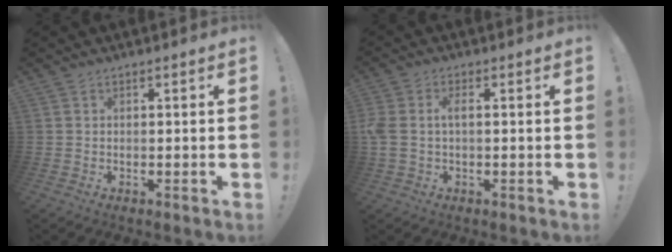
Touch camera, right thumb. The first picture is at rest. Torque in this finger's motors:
{"motor_torque": [0.10, 0.10, 0.24, 0.22, 0.21]}